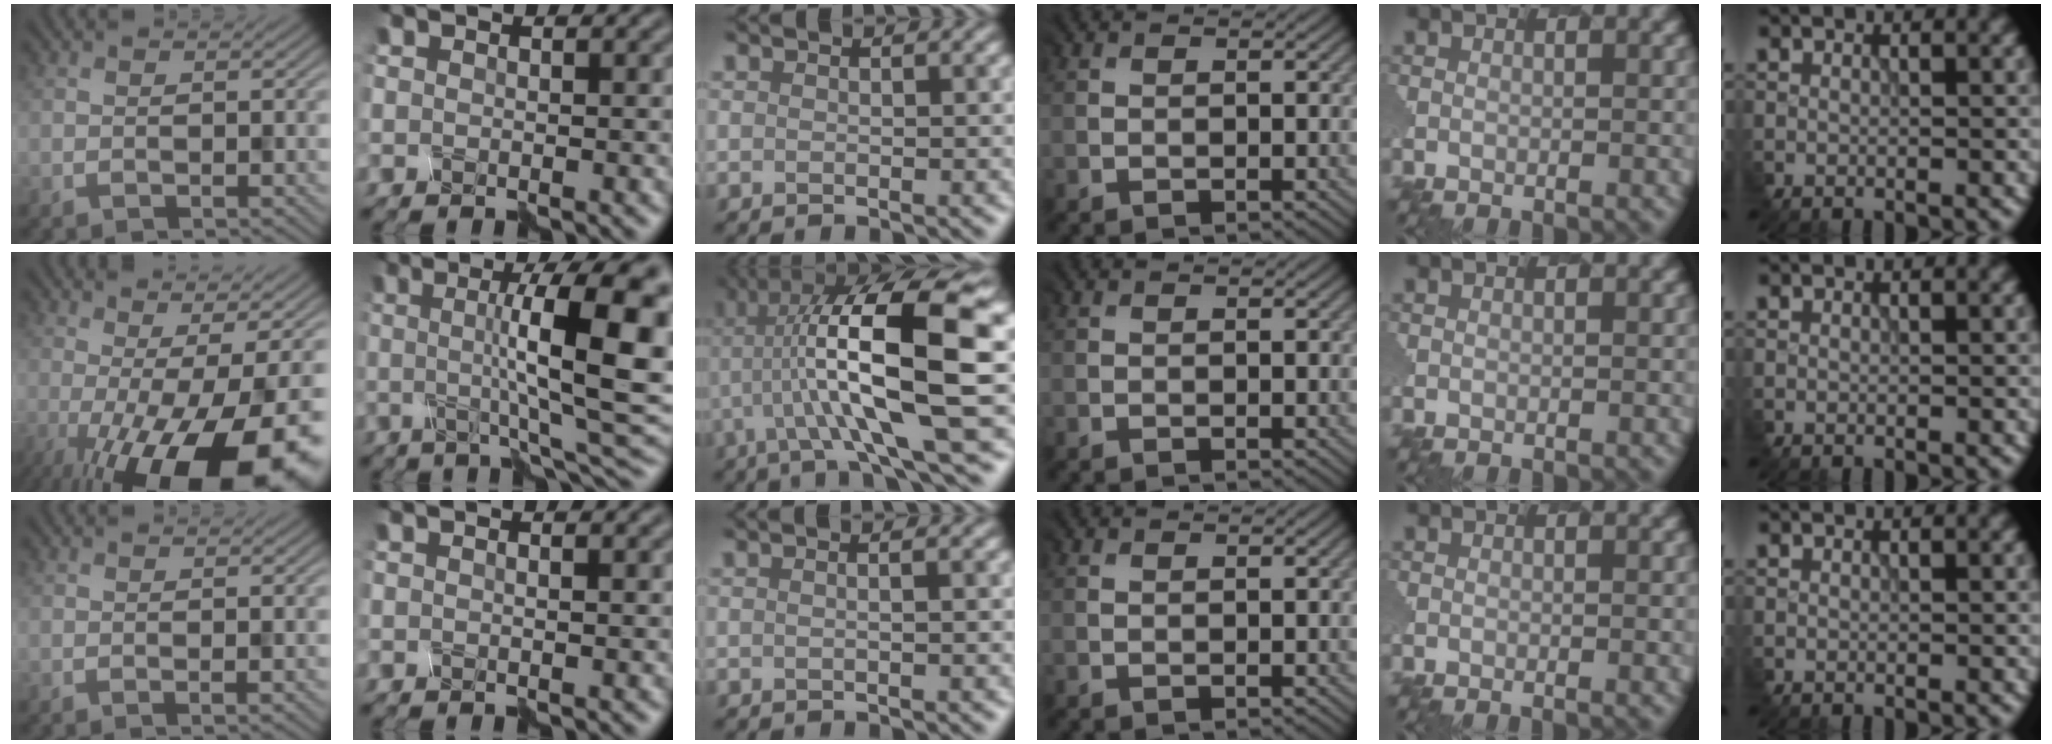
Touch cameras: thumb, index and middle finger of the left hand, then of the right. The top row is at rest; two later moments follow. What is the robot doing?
{"motion": "disassemble", "object": "spray bottle"}